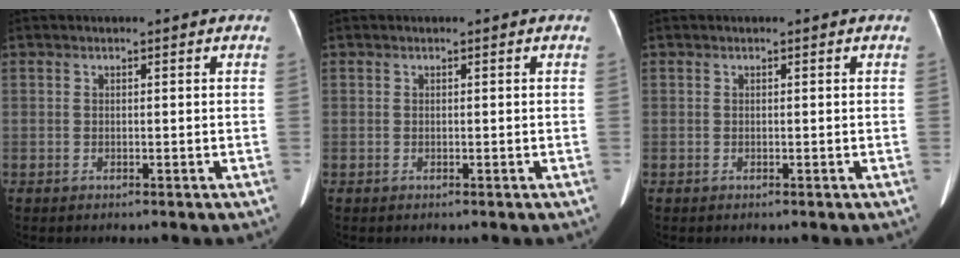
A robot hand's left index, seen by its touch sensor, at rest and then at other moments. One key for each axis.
{"total": 0.0}
{"total": 0.0}